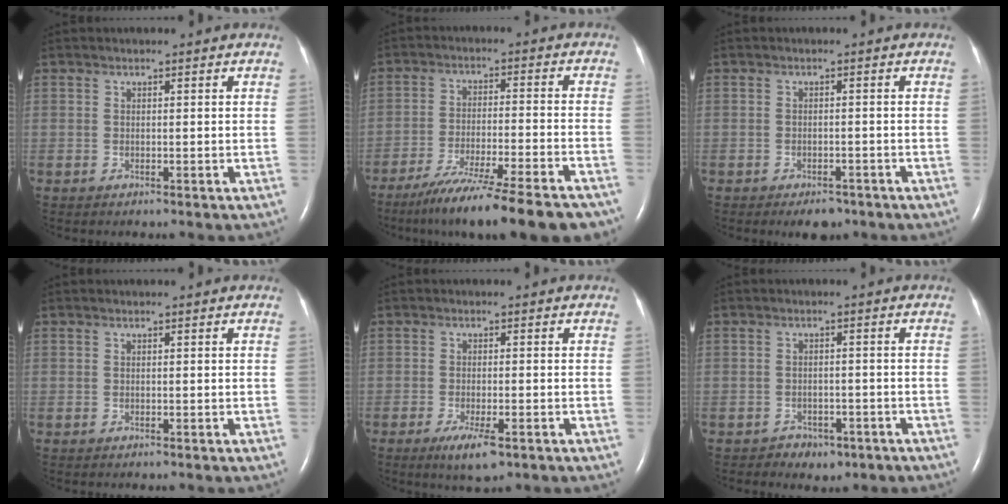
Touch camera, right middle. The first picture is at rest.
{"total": 19.1, "force": [-15.7, 1.0, 10.8], "torque": [-0.125, -0.037, -0.236]}
{"total": 3.3, "force": [-2.4, 1.6, 1.6], "torque": [-0.020, 0.000, -0.027]}
{"total": 0.0}
{"total": 4.7, "force": [-2.6, 1.1, 3.8], "torque": [-0.073, -0.010, -0.039]}
{"total": 3.3, "force": [-2.2, 2.3, 0.8], "torque": [-0.013, 0.009, -0.022]}